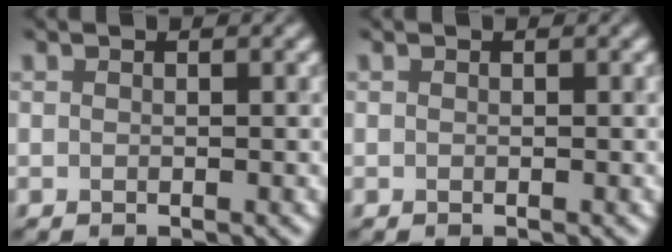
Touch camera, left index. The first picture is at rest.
{"total": 0.0}